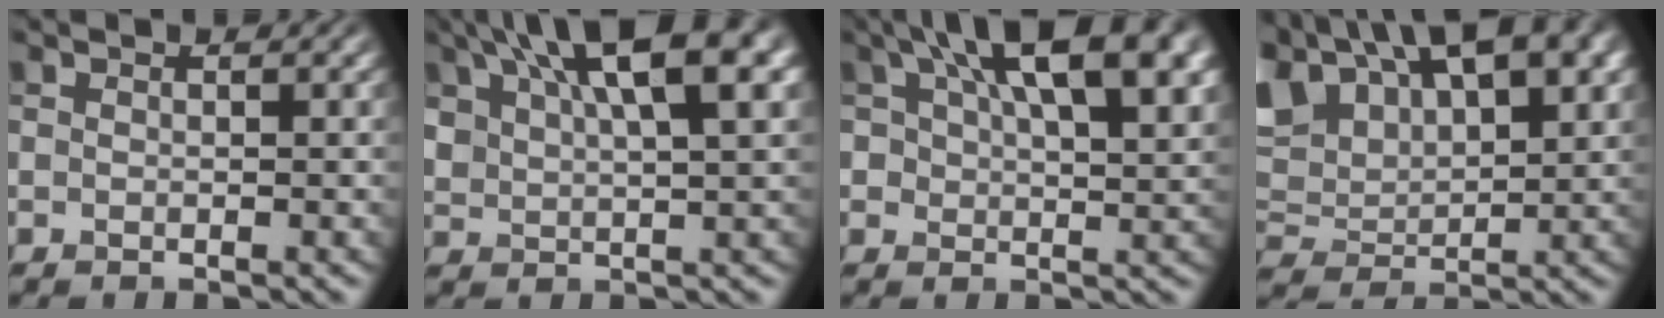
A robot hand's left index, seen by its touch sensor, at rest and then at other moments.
{"total": 11.6, "force": [6.2, 4.4, 8.7], "torque": [-0.137, 0.026, 0.106]}
{"total": 10.6, "force": [5.2, 4.5, 8.0], "torque": [-0.112, 0.020, 0.084]}
{"total": 13.6, "force": [7.7, 6.4, 9.2], "torque": [-0.195, 0.022, 0.143]}